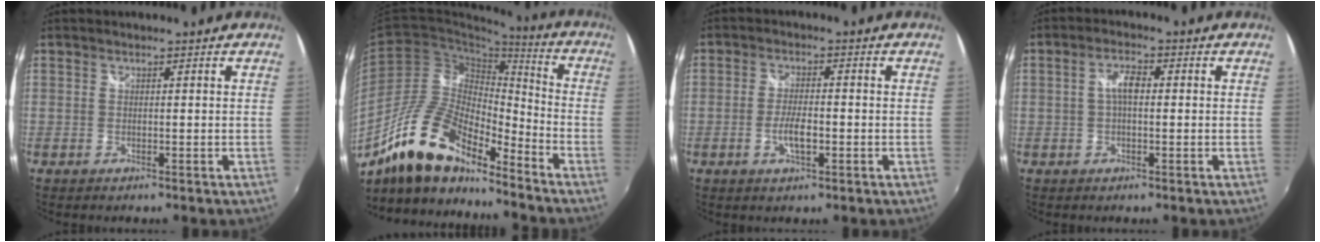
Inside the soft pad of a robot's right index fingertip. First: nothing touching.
{"total": 17.5, "force": [-13.4, 5.7, 9.7], "torque": [-0.180, 0.001, -0.251]}
{"total": 4.6, "force": [-1.6, 1.4, 4.1], "torque": [-0.085, -0.002, -0.029]}
{"total": 3.5, "force": [0.0, 1.5, 3.2], "torque": [-0.062, 0.010, 0.000]}